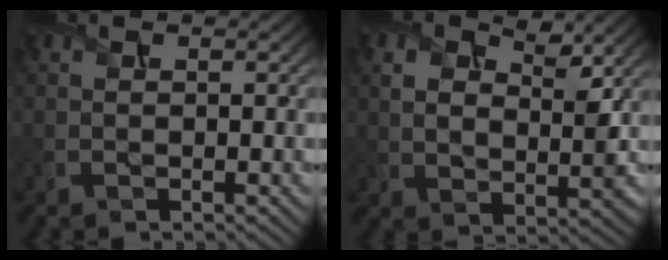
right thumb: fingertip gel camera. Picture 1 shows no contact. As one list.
[{"total": 6.9, "force": [3.2, 4.1, 4.5], "torque": [-0.084, -0.005, 0.054]}]